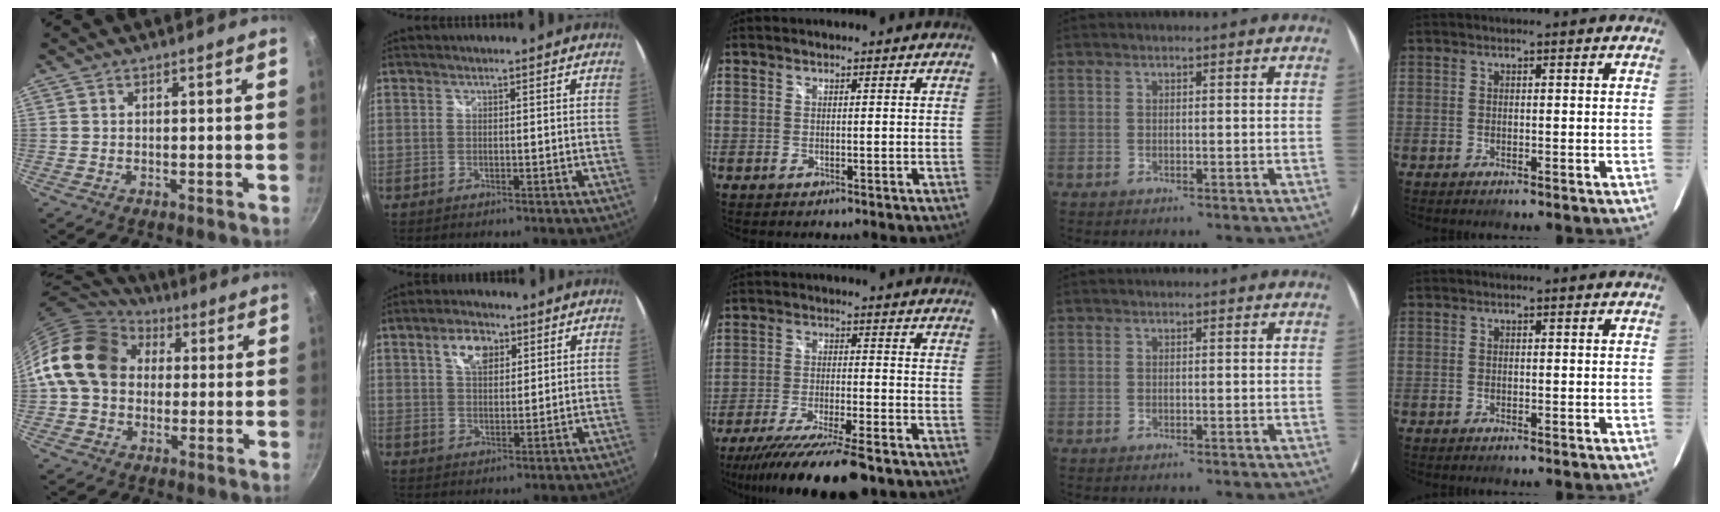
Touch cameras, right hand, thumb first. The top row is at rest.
{"thumb": {"total": 16.9, "force": [2.6, 13.5, 9.8], "torque": [-0.152, 0.035, 0.033]}, "index": {"total": 6.0, "force": [2.9, 3.5, 4.0], "torque": [-0.065, 0.015, 0.052]}, "middle": {"total": 17.2, "force": [-14.1, 2.0, 9.8], "torque": [-0.192, -0.040, -0.230]}}